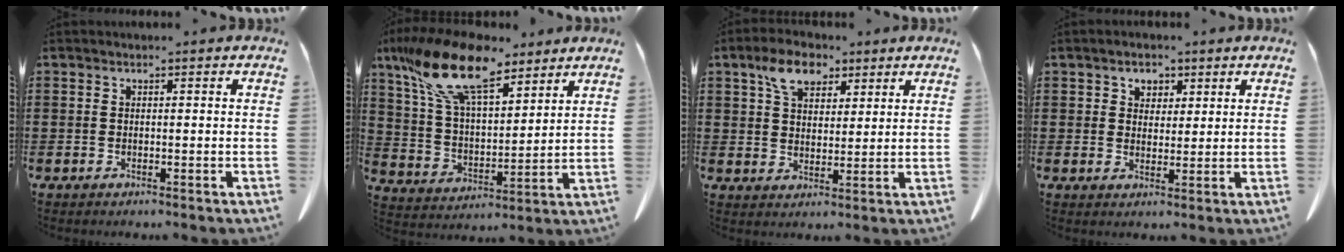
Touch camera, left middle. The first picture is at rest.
{"total": 15.7, "force": [10.8, 5.8, 9.8], "torque": [-0.233, -0.033, 0.191]}
{"total": 7.1, "force": [4.4, 4.1, 3.7], "torque": [-0.075, 0.007, 0.079]}
{"total": 2.7, "force": [1.6, 2.1, 0.4], "torque": [-0.011, 0.009, 0.026]}